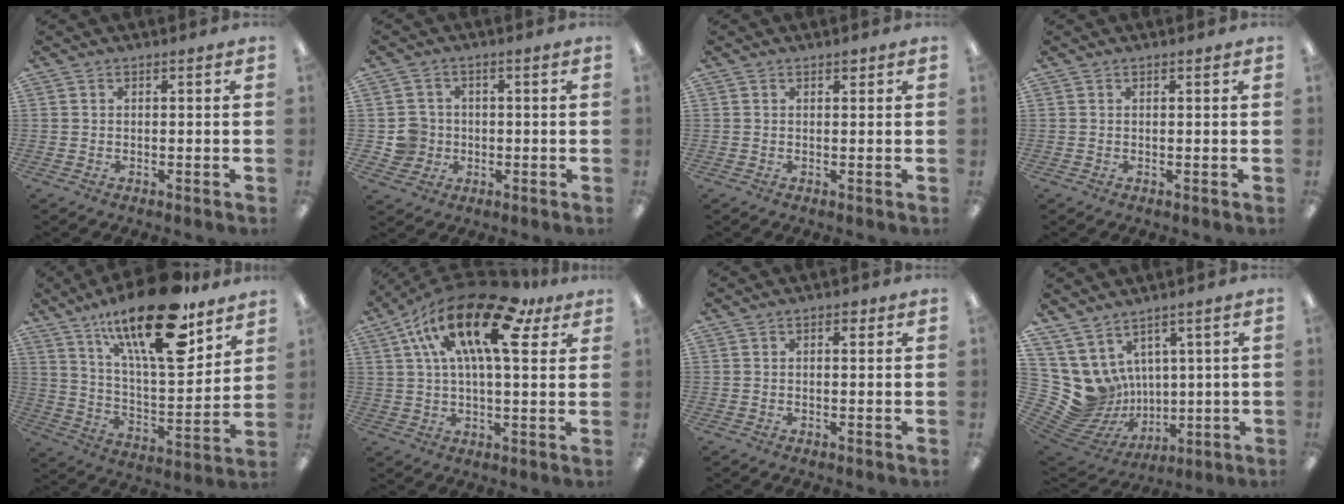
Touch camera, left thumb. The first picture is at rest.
{"total": 5.6, "force": [-0.6, 5.6, 0.7], "torque": [-0.023, 0.013, -0.009]}
{"total": 1.1, "force": [0.7, 0.6, 0.5], "torque": [-0.003, -0.001, 0.011]}
{"total": 0.0}
{"total": 24.9, "force": [16.4, 8.1, 16.9], "torque": [-0.269, -0.096, 0.270]}
{"total": 22.0, "force": [10.4, 8.4, 17.5], "torque": [-0.307, -0.038, 0.166]}
{"total": 1.8, "force": [0.8, 0.9, 1.3], "torque": [-0.010, -0.002, 0.009]}
{"total": 11.7, "force": [2.2, 11.0, 3.5], "torque": [-0.127, -0.047, 0.057]}